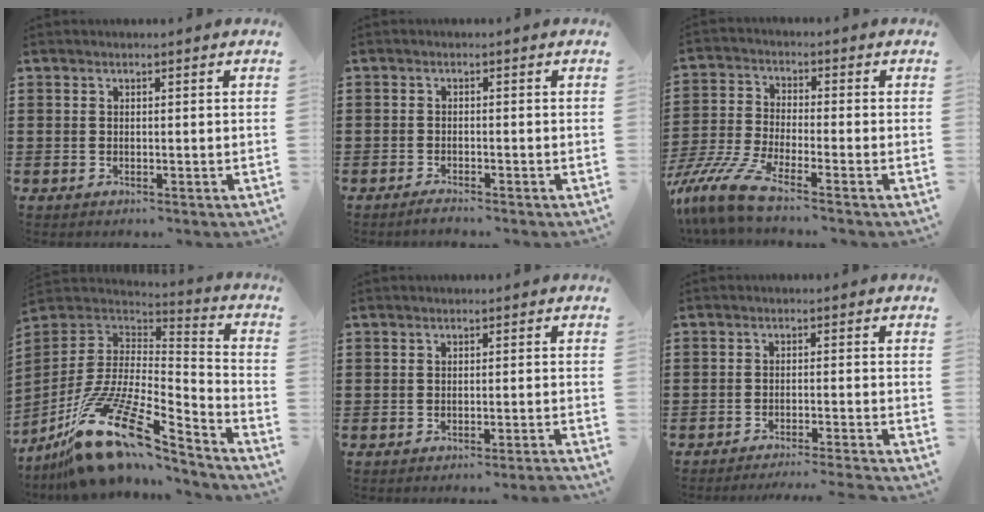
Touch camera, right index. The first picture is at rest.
{"total": 1.4, "force": [-1.3, -0.2, 0.2], "torque": [-0.008, -0.004, -0.024]}
{"total": 8.0, "force": [-6.5, 0.3, 4.6], "torque": [-0.130, -0.017, -0.137]}
{"total": 16.1, "force": [-8.8, 5.8, 12.2], "torque": [-0.254, 0.010, -0.159]}
{"total": 1.3, "force": [-1.1, -0.4, 0.5], "torque": [-0.009, 0.000, -0.022]}
{"total": 2.7, "force": [-2.5, -0.8, 0.6], "torque": [-0.013, -0.005, -0.052]}